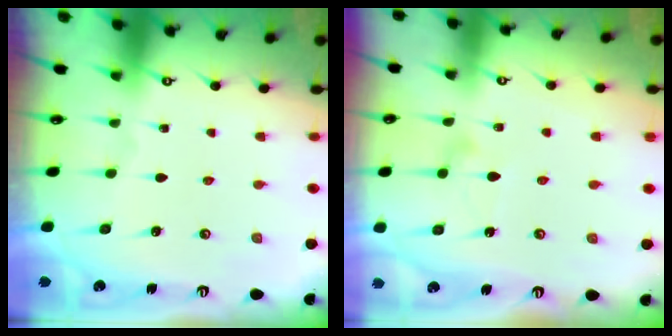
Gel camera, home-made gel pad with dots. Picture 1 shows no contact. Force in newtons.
{"total": 8.1, "press": 8.0, "slide": 0.4}